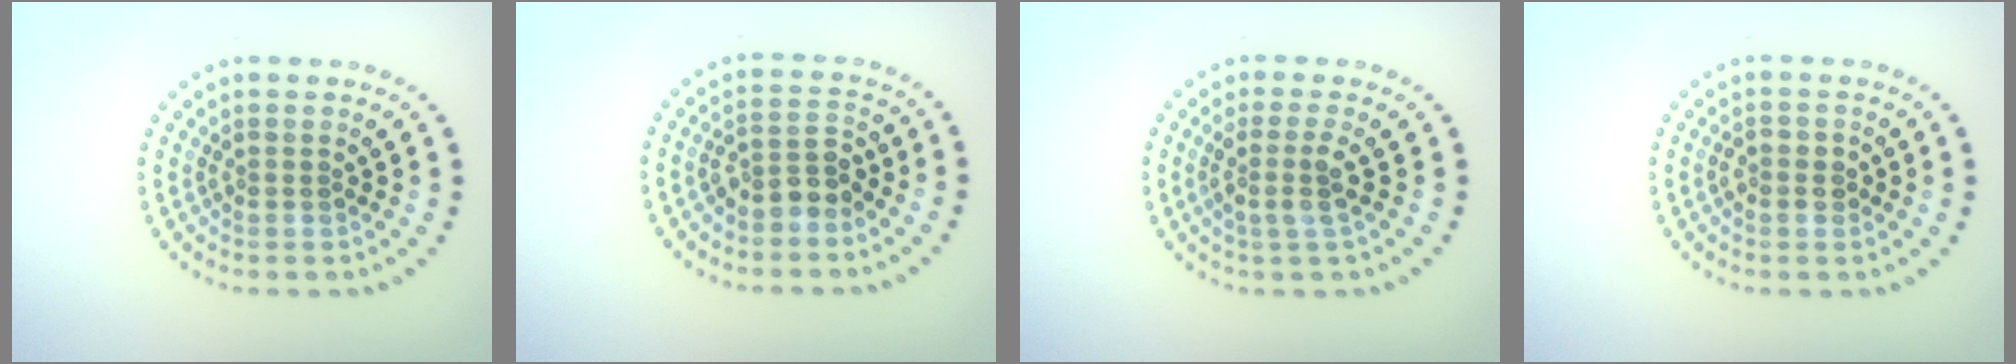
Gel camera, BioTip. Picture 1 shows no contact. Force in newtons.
{"total": 2.8, "press": 2.5, "slide": 1.2}
{"total": 2.2, "press": 1.7, "slide": 1.4}
{"total": 1.5, "press": 1.5, "slide": 0.4}